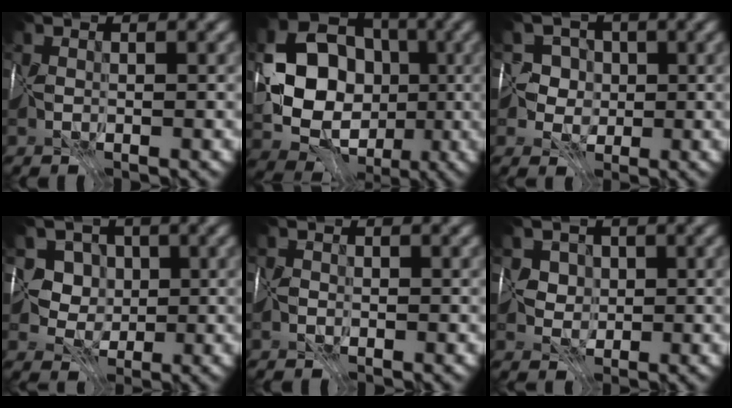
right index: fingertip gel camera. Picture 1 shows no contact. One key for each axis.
{"total": 10.3, "fx": -0.6, "fy": 8.7, "fz": 5.5, "tx": -0.075, "ty": -0.004, "tz": -0.022}
{"total": 3.3, "fx": 0.8, "fy": 3.1, "fz": 0.8, "tx": 0.019, "ty": 0.029, "tz": -0.021}
{"total": 4.3, "fx": 2.1, "fy": 3.5, "fz": 1.4, "tx": 0.005, "ty": 0.008, "tz": 0.014}
{"total": 0.8, "fx": -0.4, "fy": -0.3, "fz": -0.6, "tx": 0.017, "ty": 0.005, "tz": -0.013}
{"total": 3.9, "fx": 2.0, "fy": 3.1, "fz": 1.2, "tx": -0.001, "ty": 0.025, "tz": 0.010}